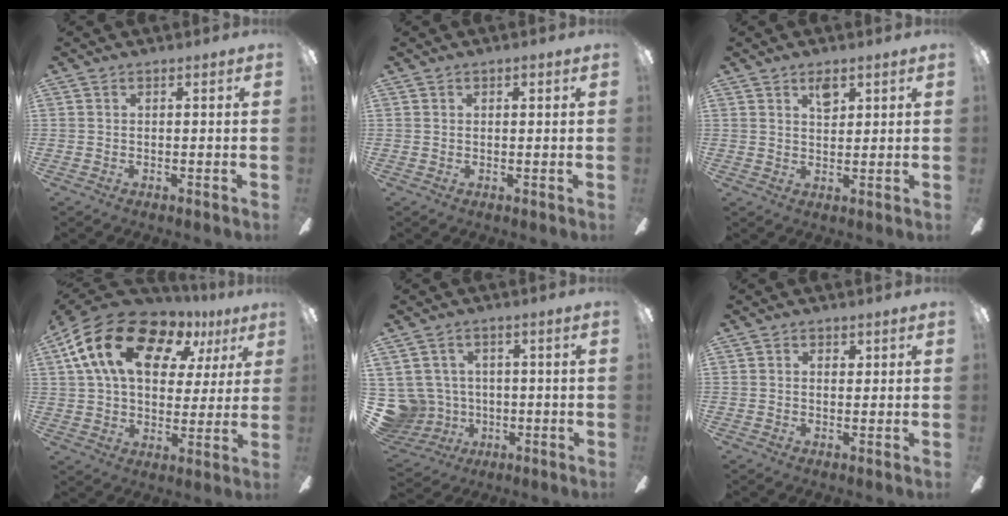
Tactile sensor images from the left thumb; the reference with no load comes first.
{"total": 0.6, "force": [0.4, 0.4, 0.1], "torque": [-0.002, 0.003, 0.006]}
{"total": 3.9, "force": [2.6, 2.0, 2.2], "torque": [-0.017, -0.008, 0.039]}
{"total": 20.8, "force": [10.6, 12.4, 12.9], "torque": [-0.233, -0.042, 0.188]}
{"total": 8.5, "force": [0.2, 8.2, 2.1], "torque": [-0.100, 0.000, 0.011]}
{"total": 1.2, "force": [0.6, 0.9, 0.6], "torque": [-0.004, 0.003, 0.007]}